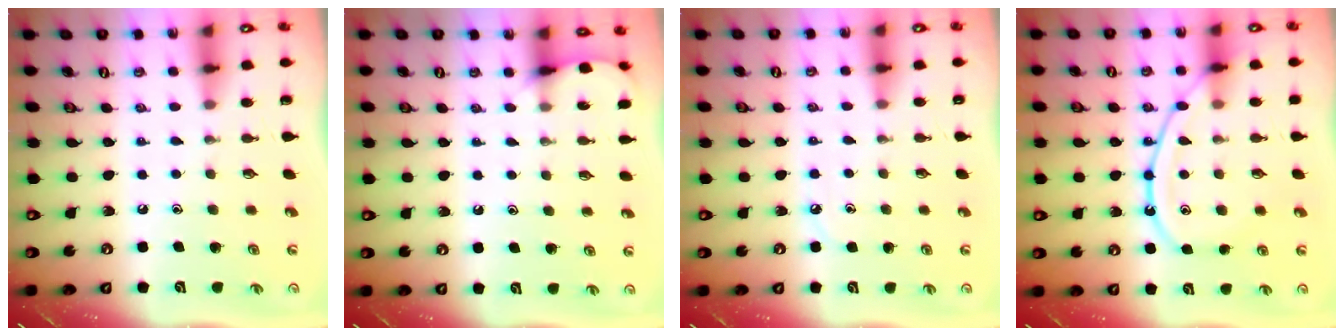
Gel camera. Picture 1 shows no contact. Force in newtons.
{"total": 3.9, "press": 3.9, "slide": 0.3}
{"total": 3.4, "press": 3.3, "slide": 0.5}
{"total": 13.7, "press": 13.6, "slide": 1.5}